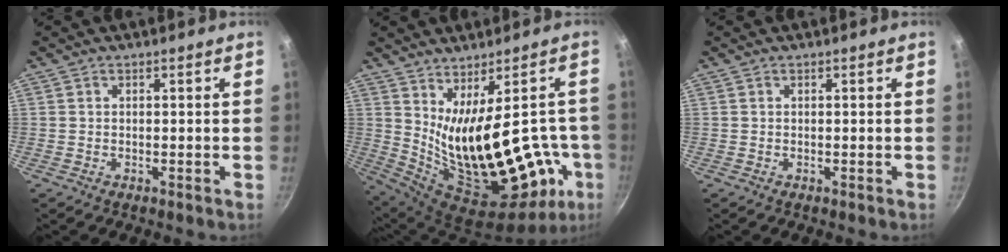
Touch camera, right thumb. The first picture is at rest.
{"total": 24.5, "force": [-3.6, 10.1, 22.0], "torque": [-0.318, -0.024, -0.015]}
{"total": 0.0}